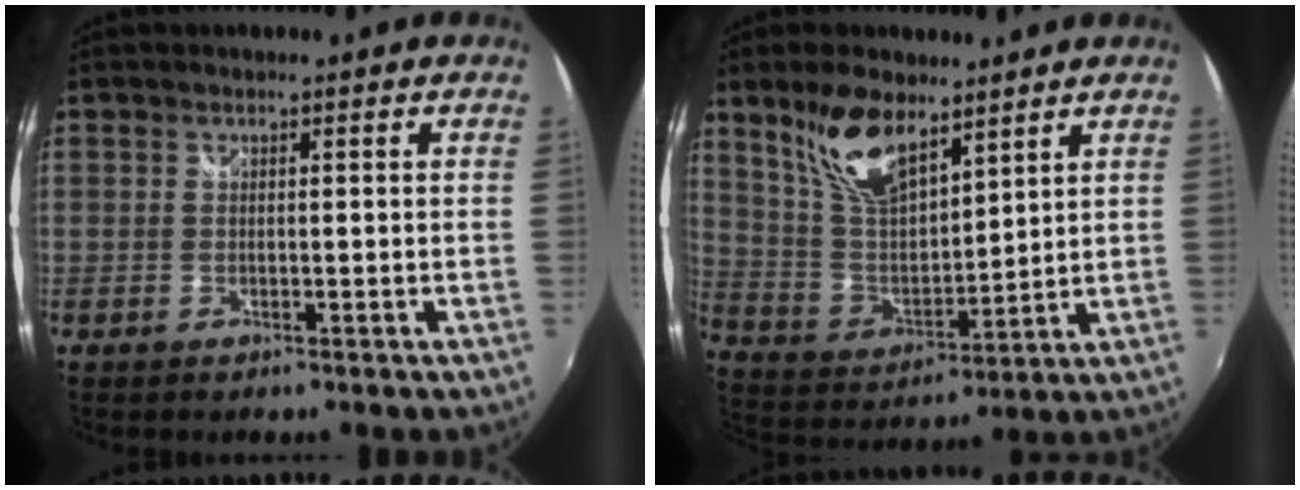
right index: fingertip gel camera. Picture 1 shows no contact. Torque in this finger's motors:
{"motor_torque": [0.66, 0.56, 0.57, 0.11]}